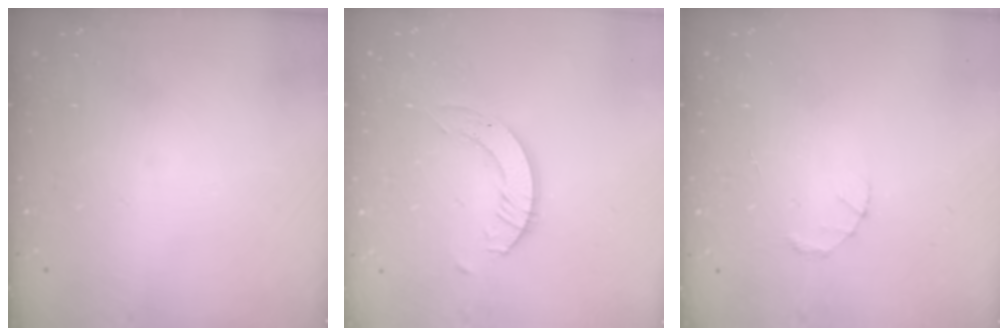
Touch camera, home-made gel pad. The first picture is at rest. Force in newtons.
{"total": 3.3, "press": 3.3, "slide": 0.2}
{"total": 1.5, "press": 1.5, "slide": 0.3}